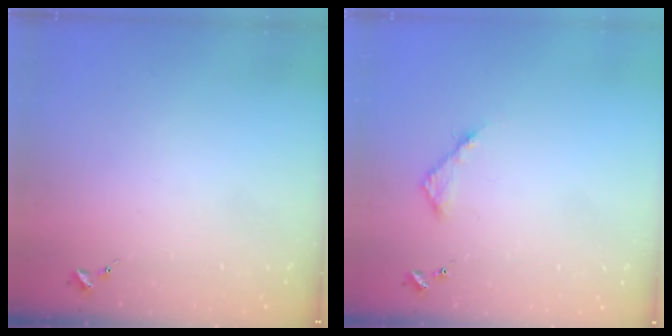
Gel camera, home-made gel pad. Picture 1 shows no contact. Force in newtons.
{"total": 4.6, "press": 4.6, "slide": 0.5}